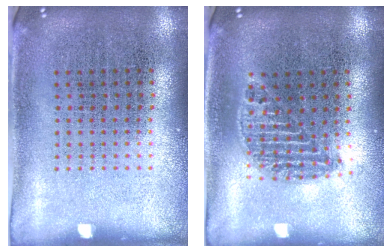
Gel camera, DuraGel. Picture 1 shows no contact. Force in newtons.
{"total": 1.1, "press": 1.0, "slide": 0.4}